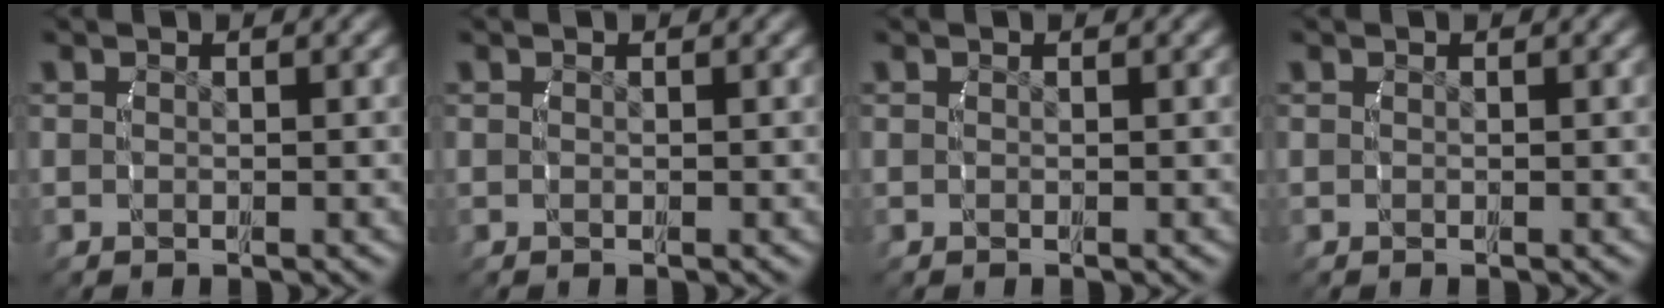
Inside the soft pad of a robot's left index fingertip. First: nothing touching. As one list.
[{"total": 0.0}, {"total": 0.0}, {"total": 0.0}]